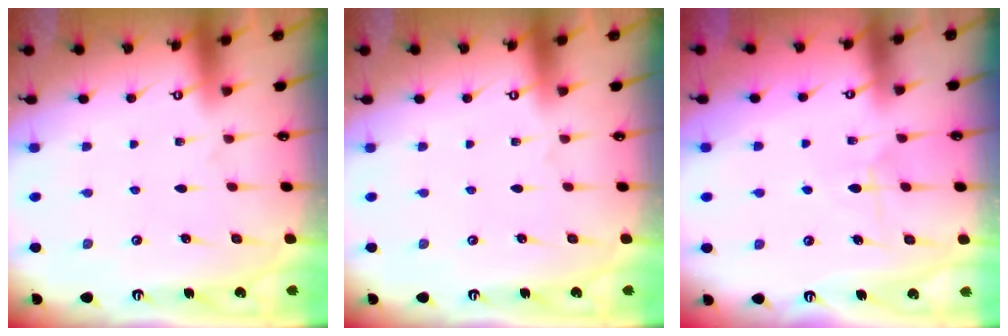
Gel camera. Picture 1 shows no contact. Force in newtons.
{"total": 0.0}
{"total": 6.3, "press": 6.2, "slide": 0.7}